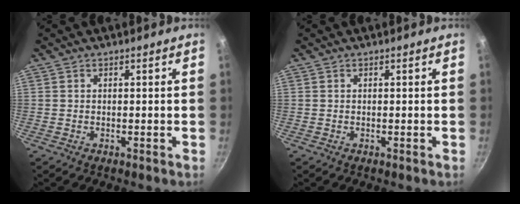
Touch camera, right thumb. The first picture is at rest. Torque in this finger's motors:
{"motor_torque": [0.00, 0.00, 0.07, 0.01, 0.00]}